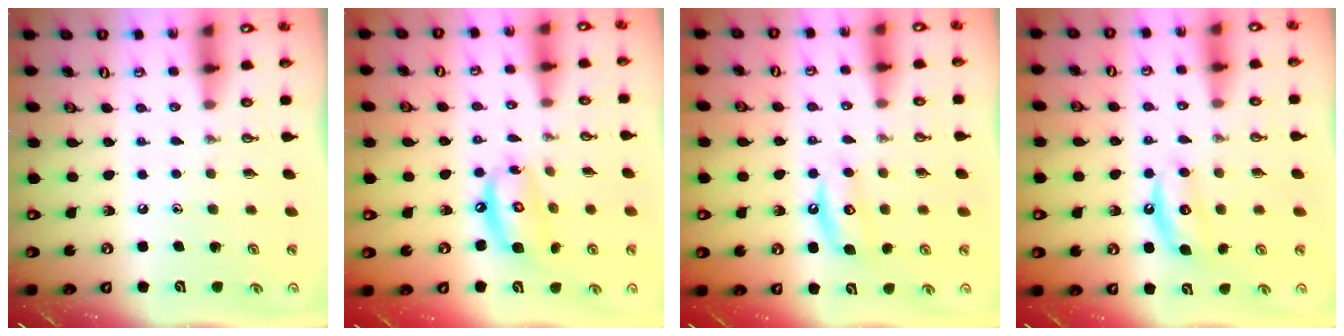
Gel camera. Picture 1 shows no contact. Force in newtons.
{"total": 11.7, "press": 11.6, "slide": 1.1}
{"total": 7.7, "press": 7.7, "slide": 0.5}
{"total": 5.7, "press": 5.6, "slide": 1.1}